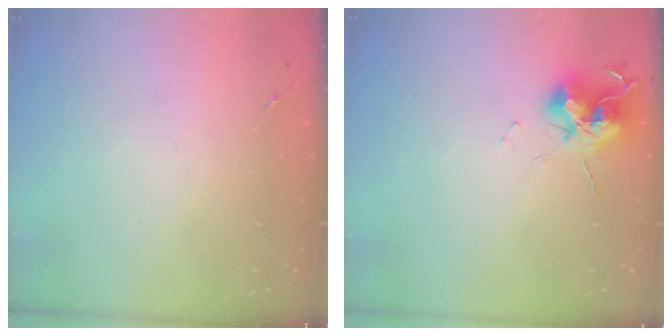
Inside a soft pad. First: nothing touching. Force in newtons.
{"total": 12.6, "press": 12.5, "slide": 1.4}